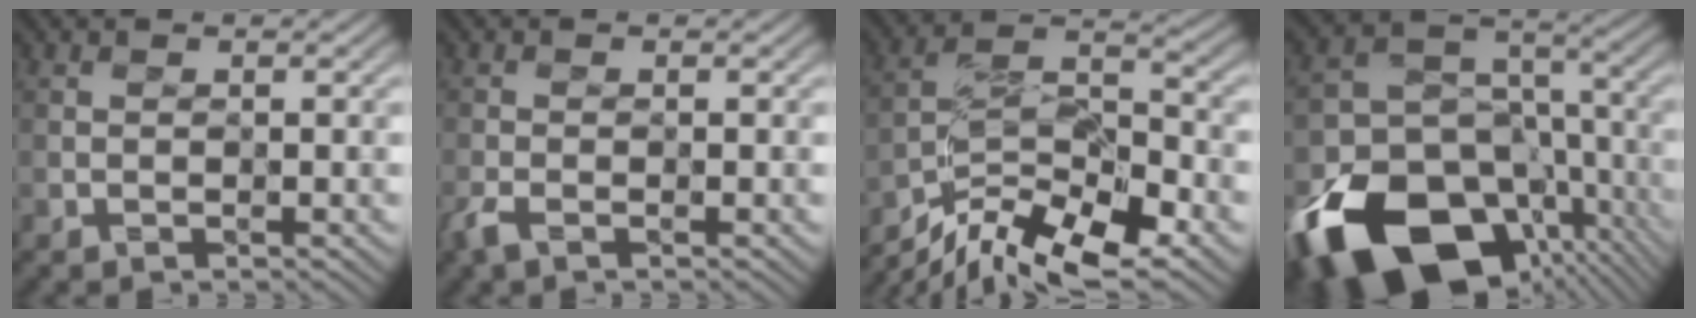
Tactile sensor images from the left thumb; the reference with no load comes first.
{"total": 2.2, "force": [-1.4, 0.8, 1.6], "torque": [-0.042, -0.002, -0.033]}
{"total": 12.8, "force": [-9.1, 4.1, 8.1], "torque": [-0.160, -0.004, -0.171]}
{"total": 21.9, "force": [-11.3, 14.8, 11.4], "torque": [-0.258, -0.054, -0.156]}